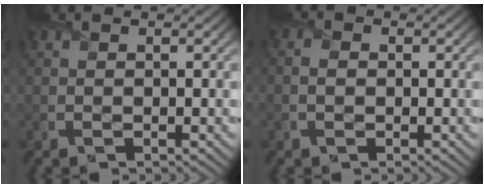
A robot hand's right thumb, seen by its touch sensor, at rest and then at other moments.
{"total": 1.4, "force": [-0.3, 1.0, 1.0], "torque": [-0.025, 0.001, -0.006]}